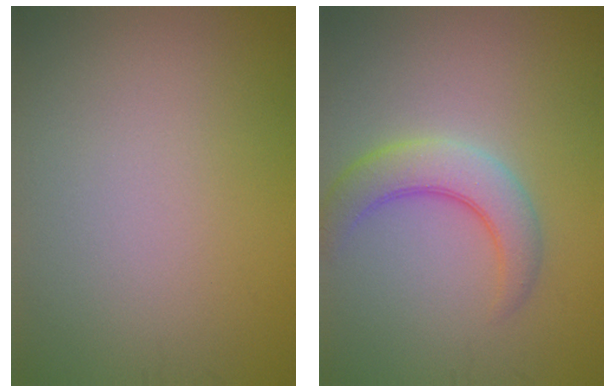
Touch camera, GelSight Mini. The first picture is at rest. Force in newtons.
{"total": 4.3, "press": 4.3, "slide": 0.3}